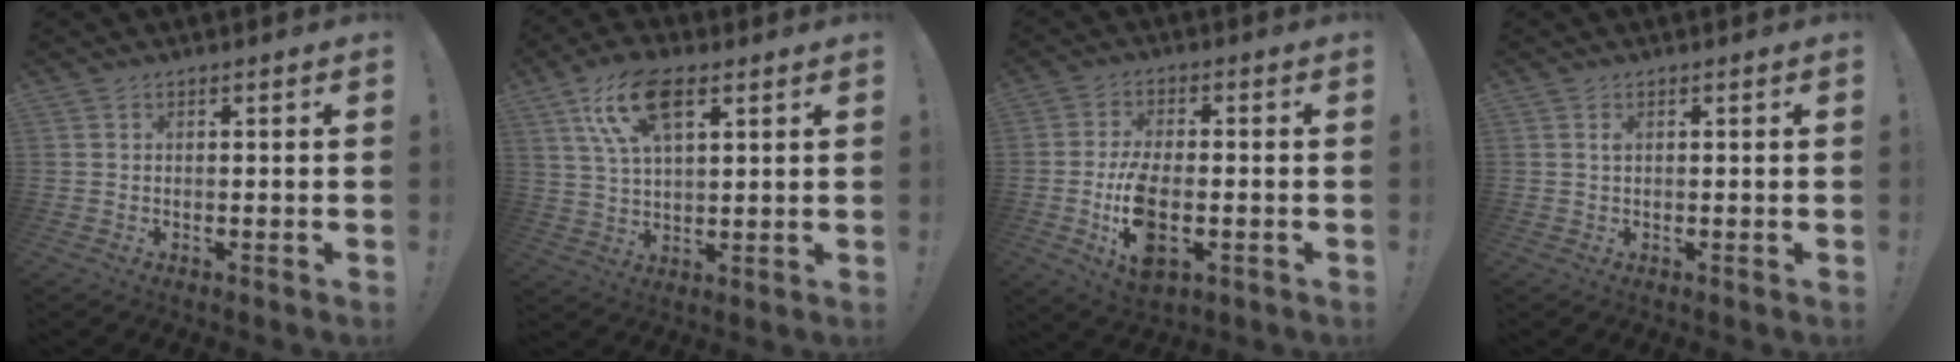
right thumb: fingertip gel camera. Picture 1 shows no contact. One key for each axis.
{"total": 13.8, "fx": 6.6, "fy": 6.5, "fz": 10.3, "tx": -0.198, "ty": -0.011, "tz": 0.119}
{"total": 12.1, "fx": -3.0, "fy": 6.2, "fz": 10.0, "tx": -0.190, "ty": -0.005, "tz": -0.049}
{"total": 0.7, "fx": 0.2, "fy": 0.2, "fz": 0.6, "tx": -0.010, "ty": 0.001, "tz": 0.003}